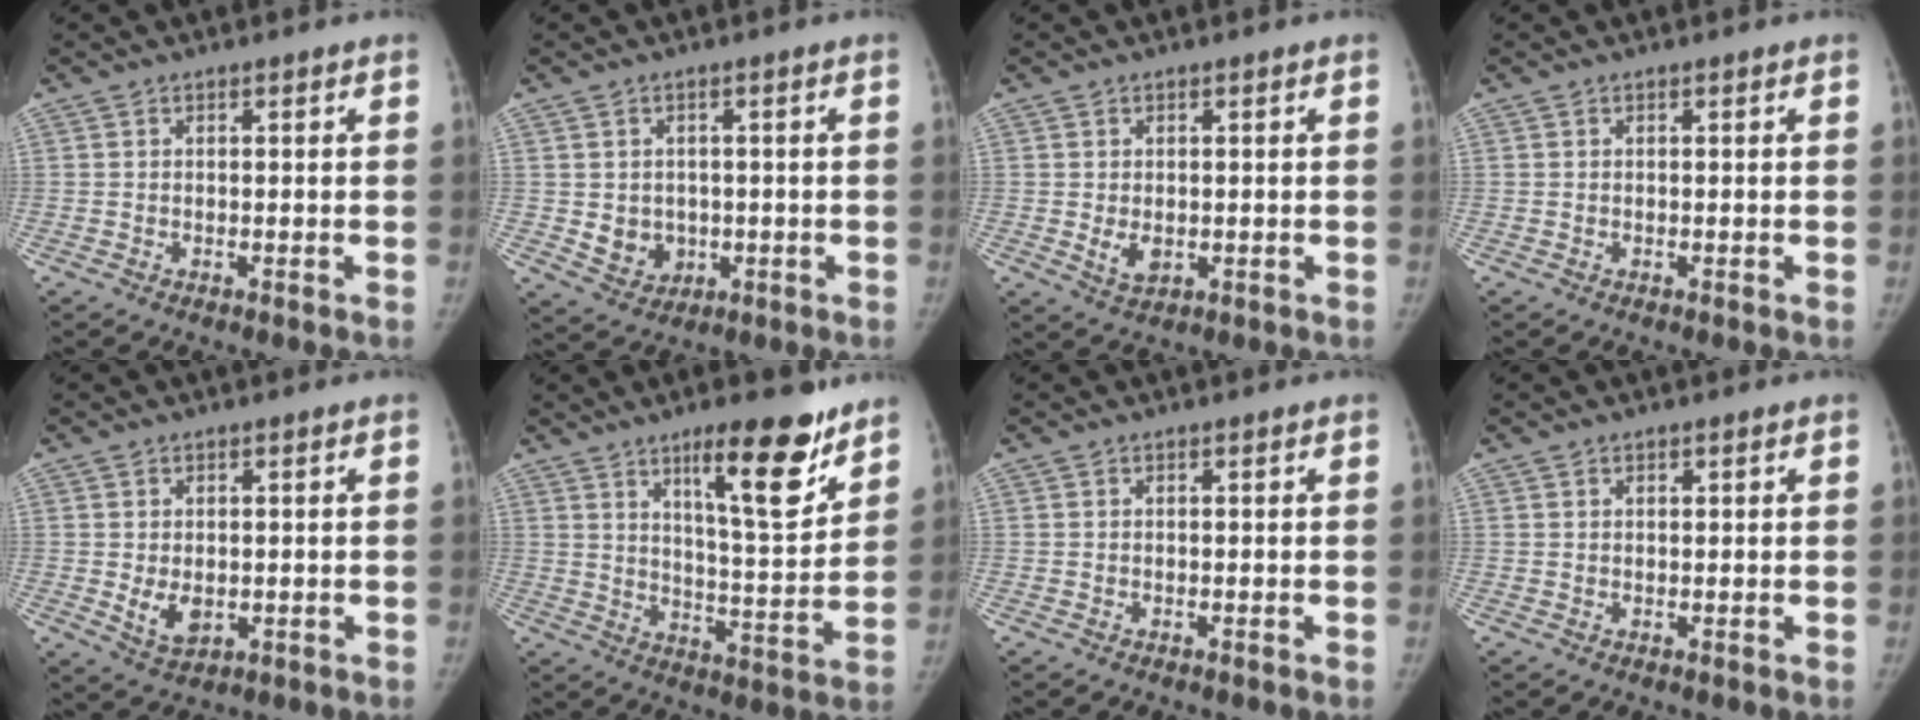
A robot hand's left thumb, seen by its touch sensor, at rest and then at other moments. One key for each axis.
{"total": 5.8, "fx": -0.4, "fy": 5.1, "fz": 2.7, "tx": -0.018, "ty": -0.001, "tz": 0.009}
{"total": 3.3, "fx": -0.2, "fy": 2.3, "fz": 2.3, "tx": -0.032, "ty": -0.006, "tz": 0.005}
{"total": 0.0}
{"total": 4.6, "fx": -0.3, "fy": 3.3, "fz": 3.3, "tx": -0.046, "ty": -0.011, "tz": 0.007}
{"total": 15.2, "fx": 9.7, "fy": 3.8, "fz": 11.1, "tx": -0.135, "ty": -0.070, "tz": 0.154}
{"total": 0.0}
{"total": 0.8, "fx": 0.5, "fy": 0.5, "fz": 0.3, "tx": 0.001, "ty": -0.002, "tz": 0.006}